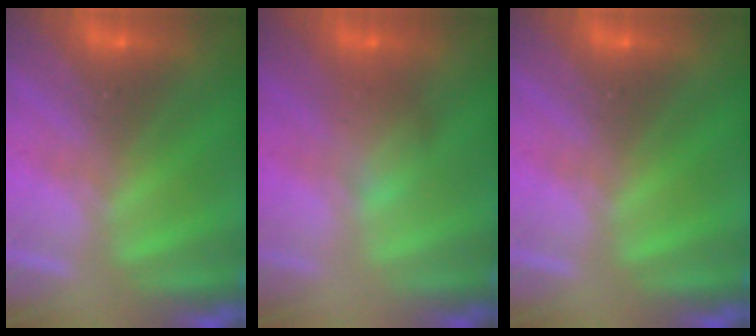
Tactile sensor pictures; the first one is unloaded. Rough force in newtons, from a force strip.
{"total": 2.2}
{"total": 0.0}